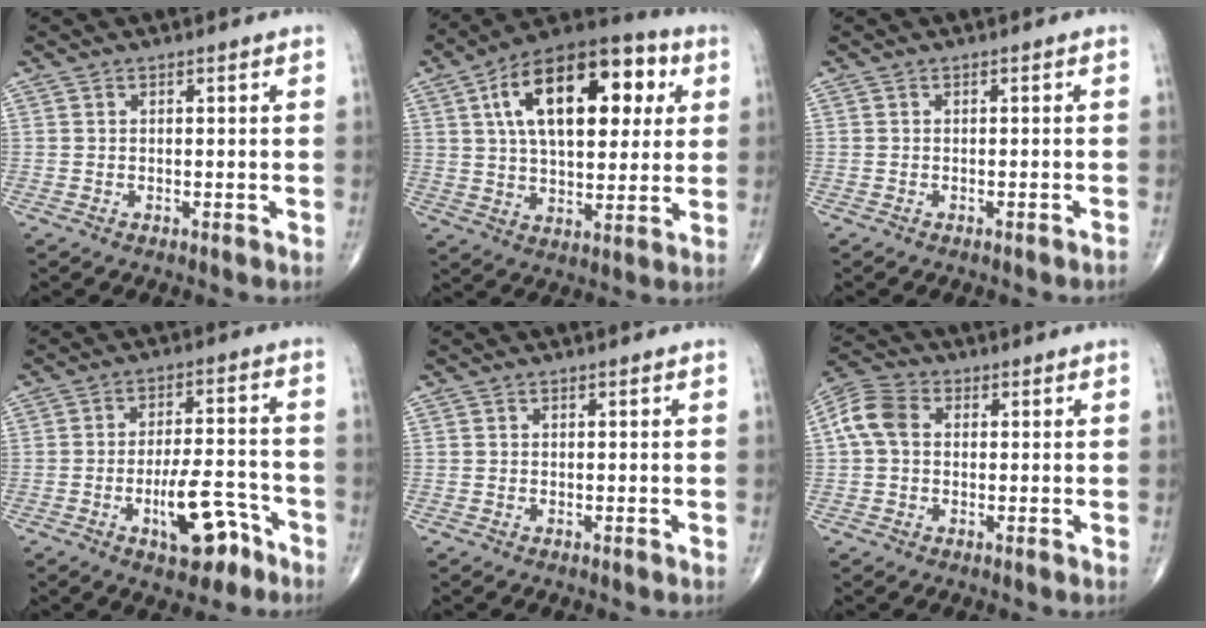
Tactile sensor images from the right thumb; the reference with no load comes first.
{"total": 23.1, "force": [6.8, 12.0, 18.6], "torque": [-0.263, 0.010, 0.098]}
{"total": 1.0, "force": [-0.8, -0.1, 0.6], "torque": [-0.016, 0.008, -0.006]}
{"total": 10.3, "force": [-5.2, 4.2, 7.9], "torque": [-0.114, 0.038, -0.075]}
{"total": 0.0}
{"total": 7.1, "force": [0.8, 5.1, 4.8], "torque": [-0.101, 0.024, 0.008]}